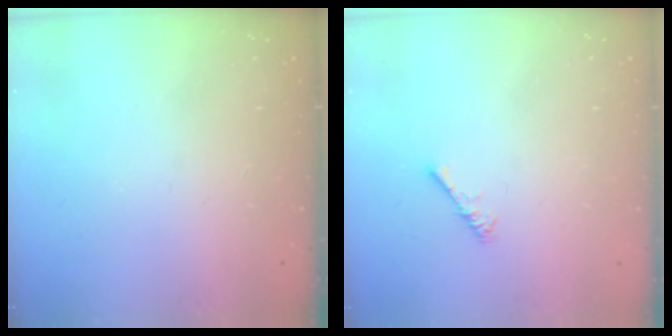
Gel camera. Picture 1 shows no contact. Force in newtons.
{"total": 0.9, "press": 0.9, "slide": 0.3}